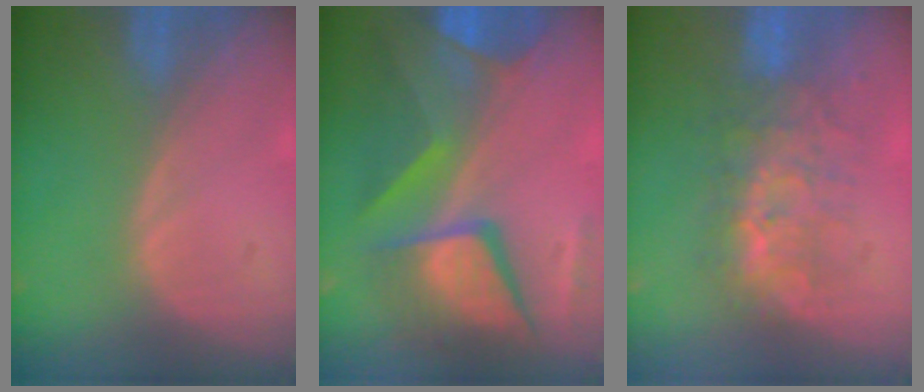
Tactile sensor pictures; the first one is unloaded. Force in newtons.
{"total": 11.9, "press": 11.8, "slide": 1.1}
{"total": 7.6, "press": 7.3, "slide": 2.2}